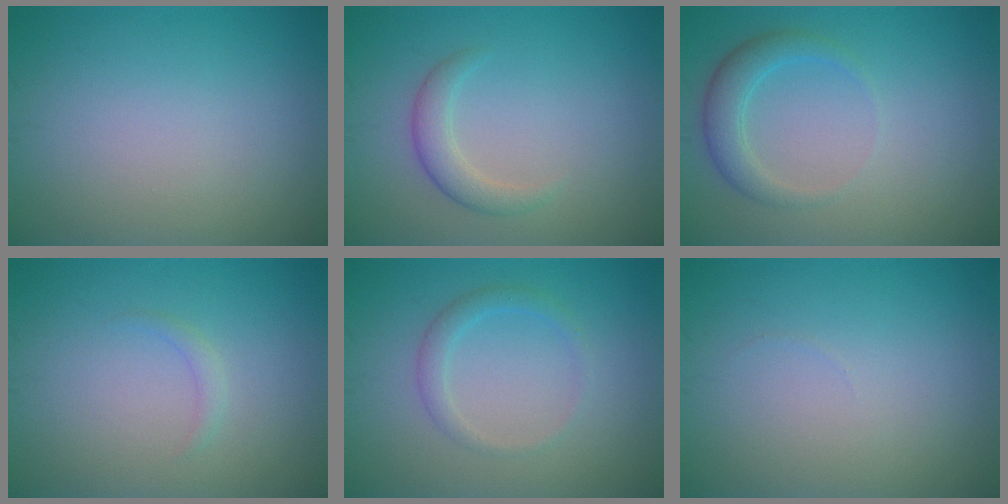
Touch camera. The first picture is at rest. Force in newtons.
{"total": 2.2, "press": 2.2, "slide": 0.1}
{"total": 2.7, "press": 2.7, "slide": 0.1}
{"total": 0.8, "press": 0.8, "slide": 0.0}
{"total": 1.8, "press": 1.8, "slide": 0.1}
{"total": 0.0}